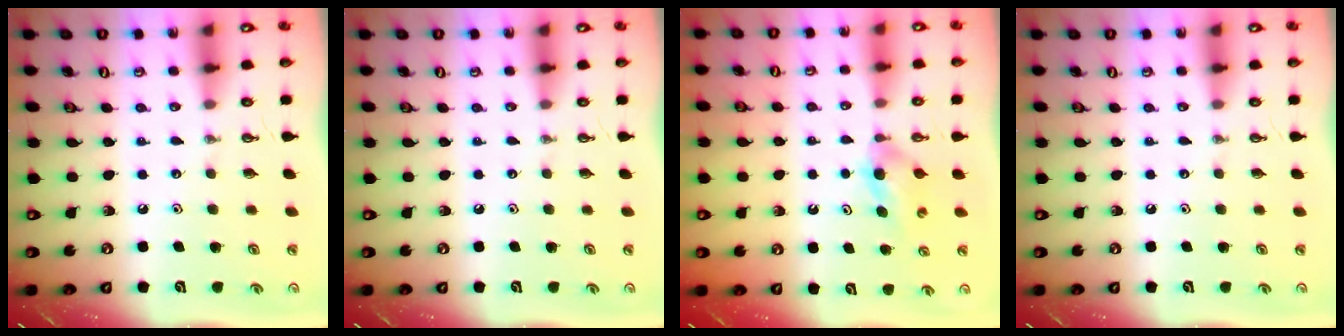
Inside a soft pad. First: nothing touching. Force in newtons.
{"total": 0.0}
{"total": 3.6, "press": 3.5, "slide": 1.0}
{"total": 0.0}